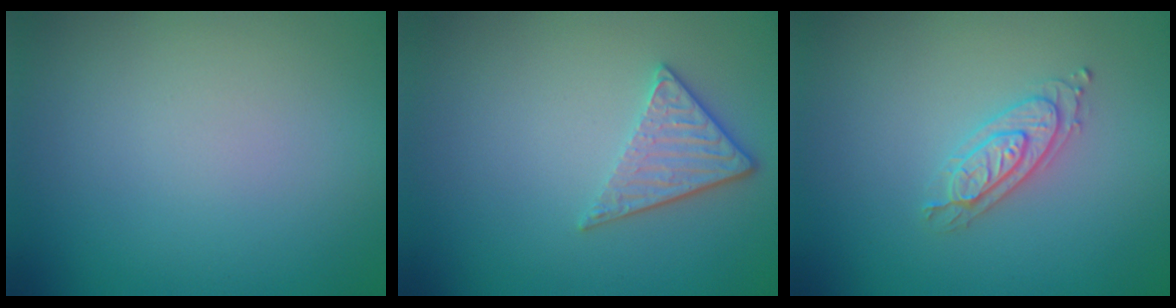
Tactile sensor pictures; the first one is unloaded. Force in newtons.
{"total": 2.8, "press": 2.4, "slide": 1.3}
{"total": 2.4, "press": 2.2, "slide": 0.9}